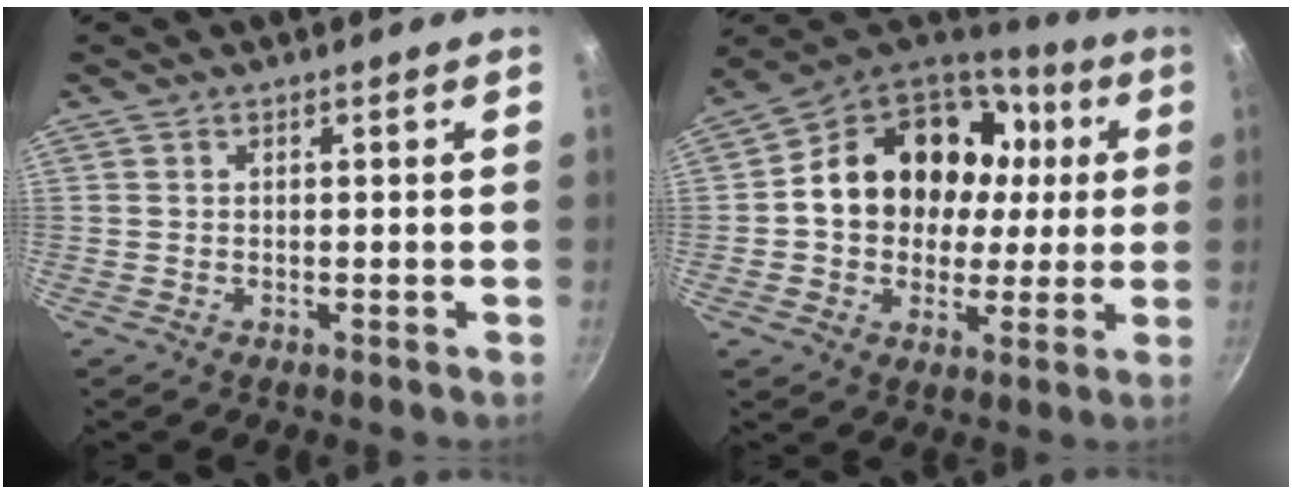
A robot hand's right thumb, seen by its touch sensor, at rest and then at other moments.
{"total": 22.0, "force": [3.6, 17.5, 12.8], "torque": [-0.192, 0.034, 0.058]}